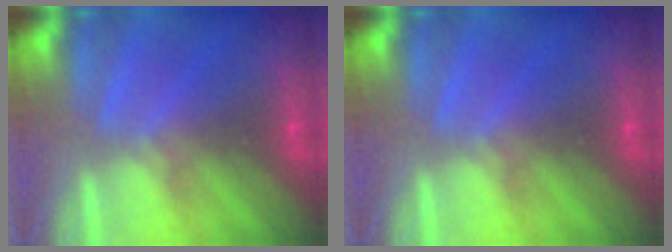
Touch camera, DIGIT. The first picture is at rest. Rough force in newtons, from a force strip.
{"total": 0.0}